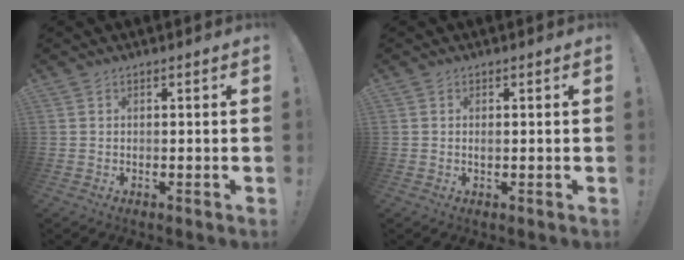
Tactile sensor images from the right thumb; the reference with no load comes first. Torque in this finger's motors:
{"motor_torque": [-0.11, -0.03, -0.09, 0.05, 0.00]}